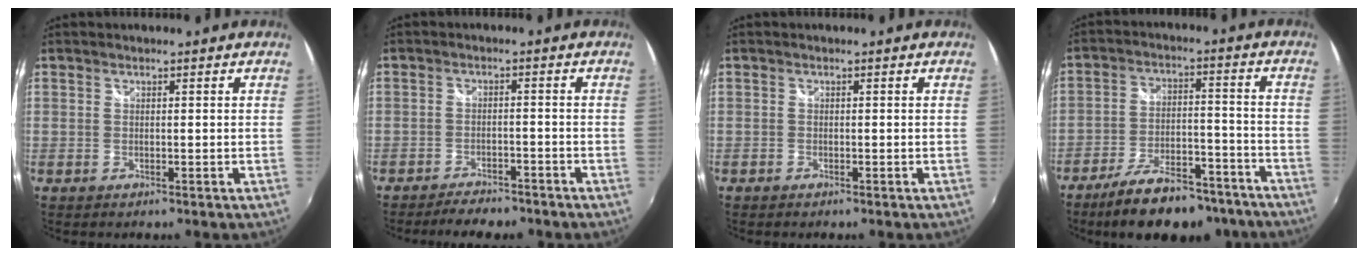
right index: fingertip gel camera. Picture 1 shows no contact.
{"total": 6.8, "force": [-5.9, 2.0, 2.6], "torque": [-0.070, -0.004, -0.091]}
{"total": 0.7, "force": [-0.6, 0.3, 0.1], "torque": [-0.003, 0.000, -0.011]}
{"total": 18.1, "force": [-14.6, 6.4, 8.5], "torque": [-0.155, 0.007, -0.204]}